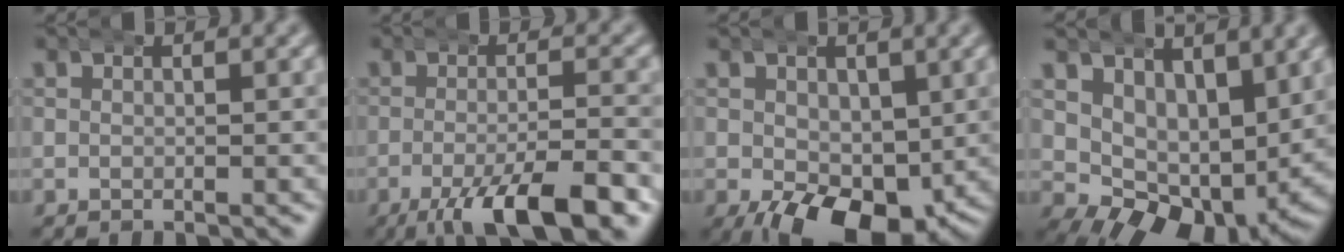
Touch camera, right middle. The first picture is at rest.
{"total": 8.3, "force": [-5.1, 2.1, 6.2], "torque": [-0.105, -0.025, -0.069]}
{"total": 8.2, "force": [-2.9, 4.9, 5.9], "torque": [-0.103, -0.053, -0.020]}
{"total": 7.8, "force": [-0.7, 5.4, 5.7], "torque": [-0.112, -0.052, 0.008]}